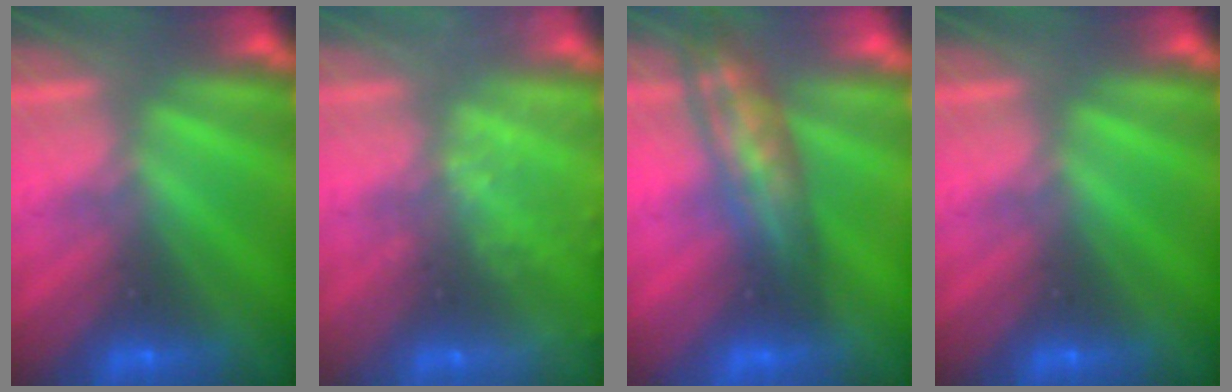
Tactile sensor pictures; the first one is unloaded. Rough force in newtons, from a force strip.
{"total": 2.4}
{"total": 3.0}
{"total": 0.0}